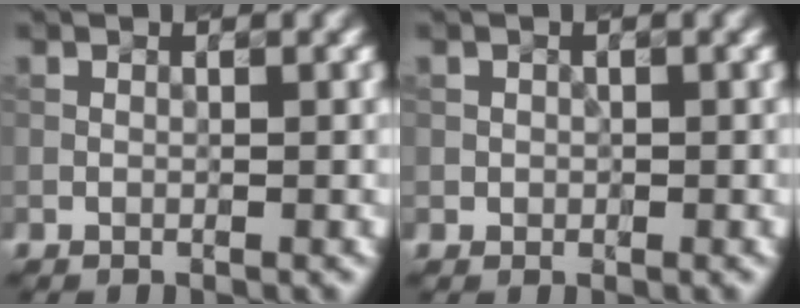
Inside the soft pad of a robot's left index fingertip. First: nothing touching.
{"total": 0.6, "force": [0.0, 0.6, 0.0], "torque": [0.005, -0.002, 0.001]}